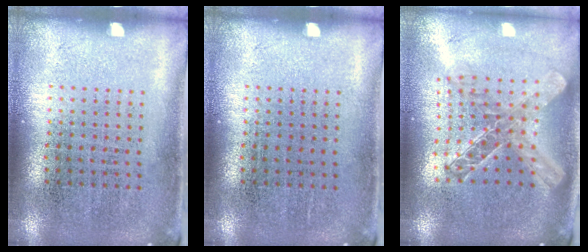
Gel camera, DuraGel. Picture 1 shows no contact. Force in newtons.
{"total": 0.0}
{"total": 1.9, "press": 1.6, "slide": 1.1}